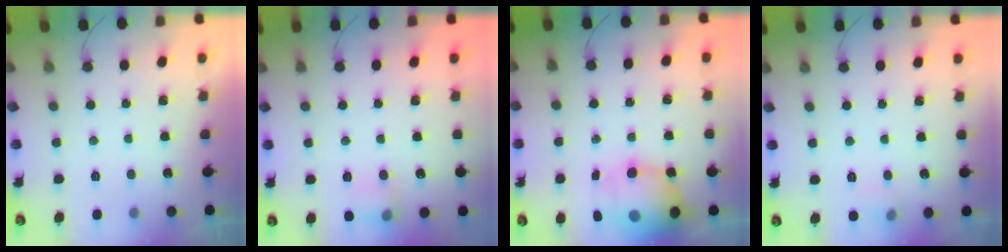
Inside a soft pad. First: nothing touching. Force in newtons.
{"total": 7.7, "press": 7.6, "slide": 1.1}
{"total": 15.4, "press": 14.8, "slide": 4.4}
{"total": 4.2, "press": 4.0, "slide": 1.3}